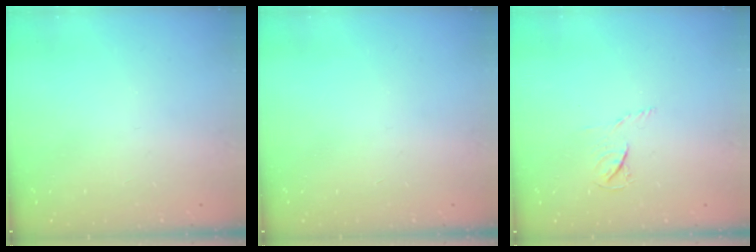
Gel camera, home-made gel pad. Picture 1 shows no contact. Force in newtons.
{"total": 0.0}
{"total": 4.4, "press": 4.4, "slide": 0.6}